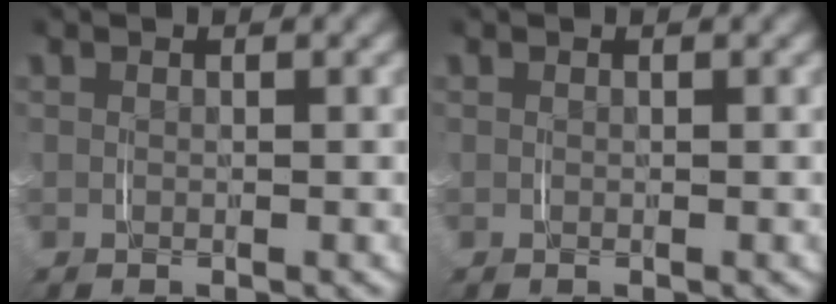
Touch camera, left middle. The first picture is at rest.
{"total": 0.0}